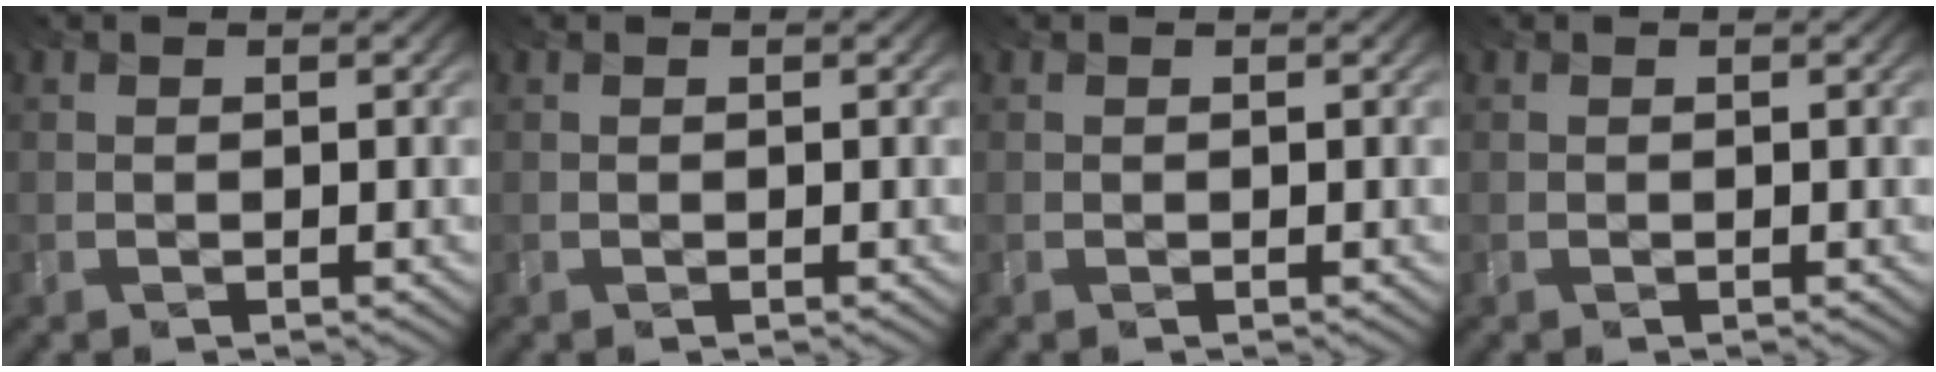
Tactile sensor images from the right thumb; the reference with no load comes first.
{"total": 0.0}
{"total": 0.0}
{"total": 0.0}